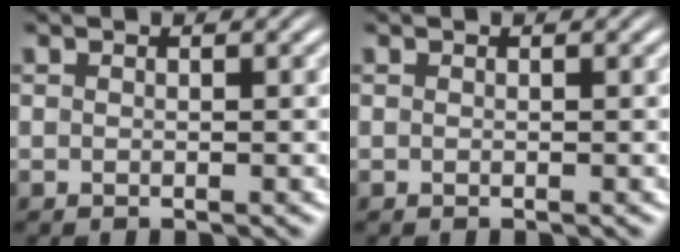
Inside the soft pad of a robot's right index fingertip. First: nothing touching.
{"total": 0.0}